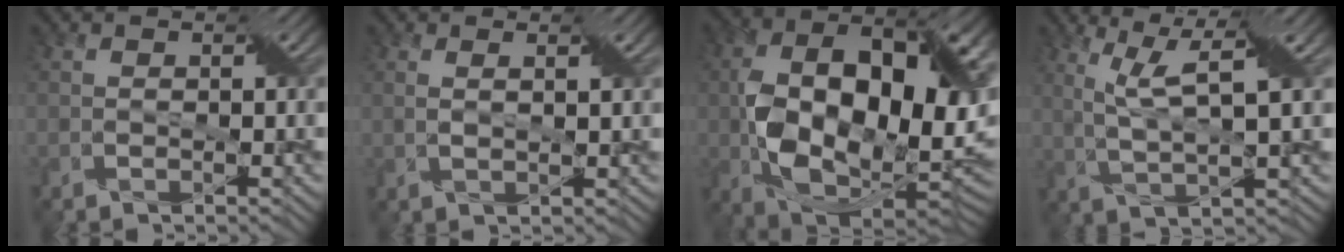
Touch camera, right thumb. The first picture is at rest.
{"total": 1.5, "force": [1.0, 0.1, 1.1], "torque": [-0.022, 0.000, 0.020]}
{"total": 19.5, "force": [-0.1, 12.9, 14.5], "torque": [-0.278, -0.045, 0.035]}
{"total": 6.1, "force": [3.0, 0.9, 5.2], "torque": [-0.115, 0.007, 0.063]}